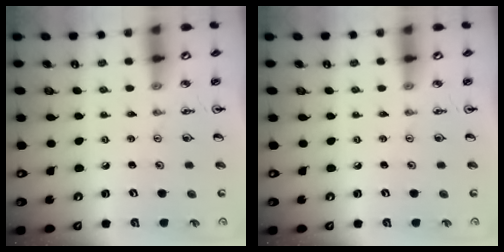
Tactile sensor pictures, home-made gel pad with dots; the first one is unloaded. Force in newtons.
{"total": 0.0}